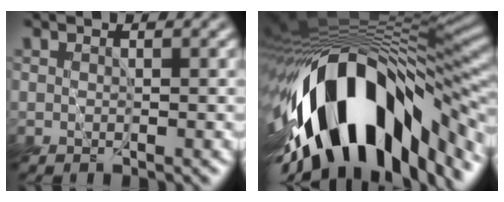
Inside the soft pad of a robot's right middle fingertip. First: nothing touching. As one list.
[{"total": 16.4, "force": [-7.1, 7.2, 12.9], "torque": [-0.210, 0.002, -0.115]}]